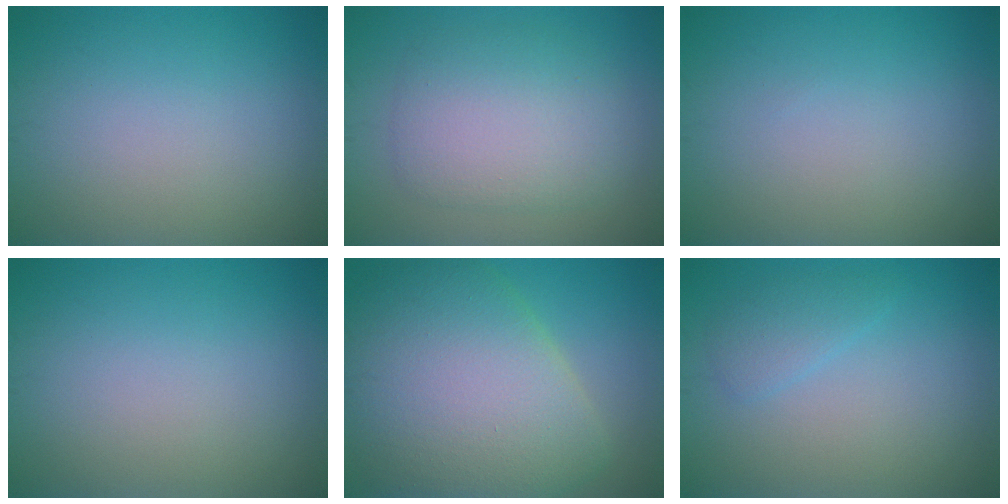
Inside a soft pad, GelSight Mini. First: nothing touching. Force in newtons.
{"total": 5.4, "press": 5.3, "slide": 0.2}
{"total": 0.0}
{"total": 0.0}
{"total": 11.5, "press": 11.5, "slide": 0.9}
{"total": 1.6, "press": 1.6, "slide": 0.2}